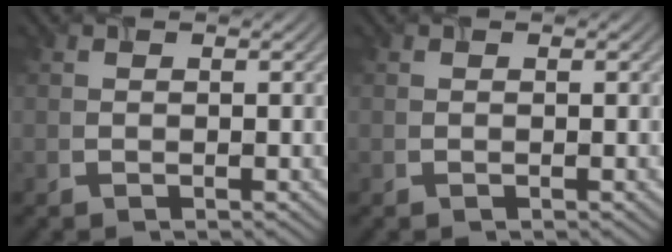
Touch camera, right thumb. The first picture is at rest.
{"total": 0.0}